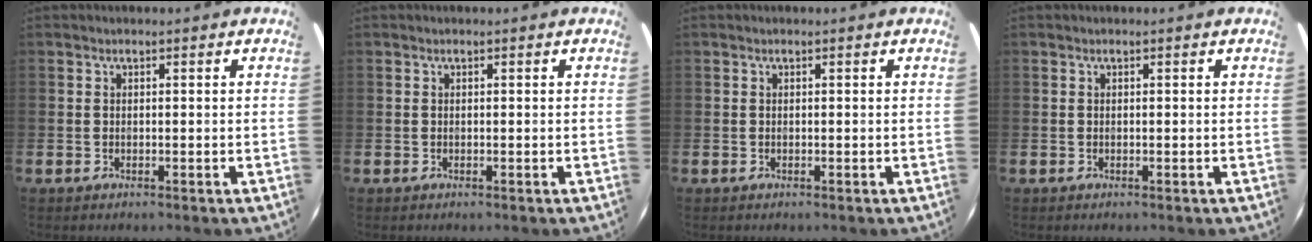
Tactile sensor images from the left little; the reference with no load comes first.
{"total": 0.0}
{"total": 0.0}
{"total": 0.0}